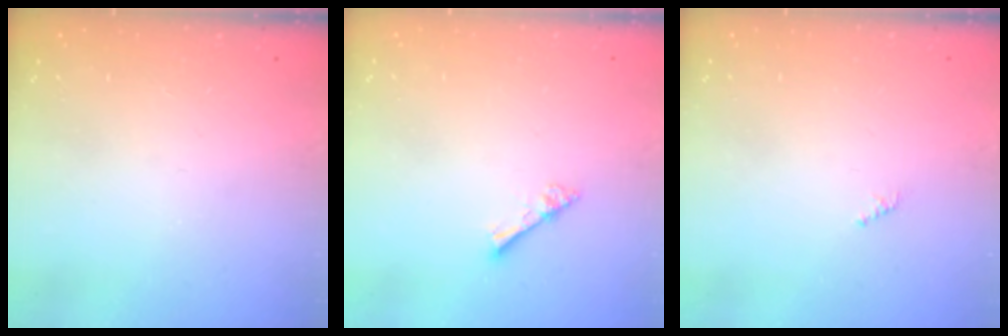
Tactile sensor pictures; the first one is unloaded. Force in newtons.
{"total": 1.8, "press": 1.8, "slide": 0.1}
{"total": 0.7, "press": 0.7, "slide": 0.3}